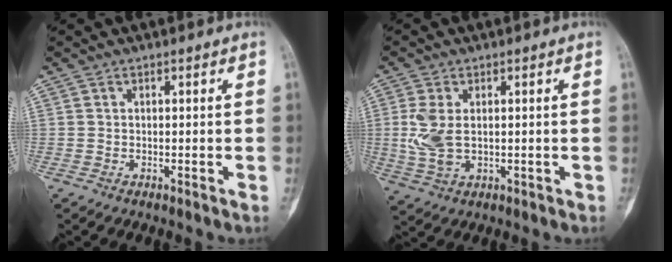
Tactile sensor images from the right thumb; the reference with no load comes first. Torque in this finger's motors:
{"motor_torque": [0.05, 0.12, 0.44, 0.41, 0.04]}